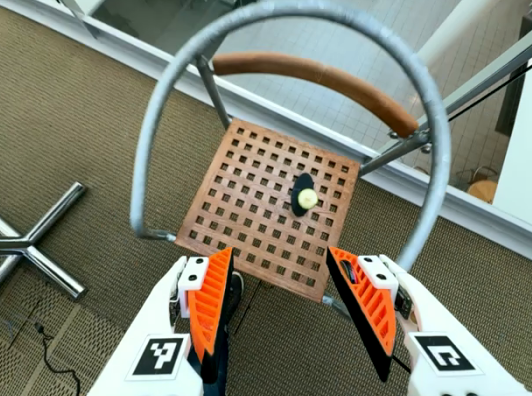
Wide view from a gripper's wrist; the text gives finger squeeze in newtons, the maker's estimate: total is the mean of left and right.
{"total": 0.0}